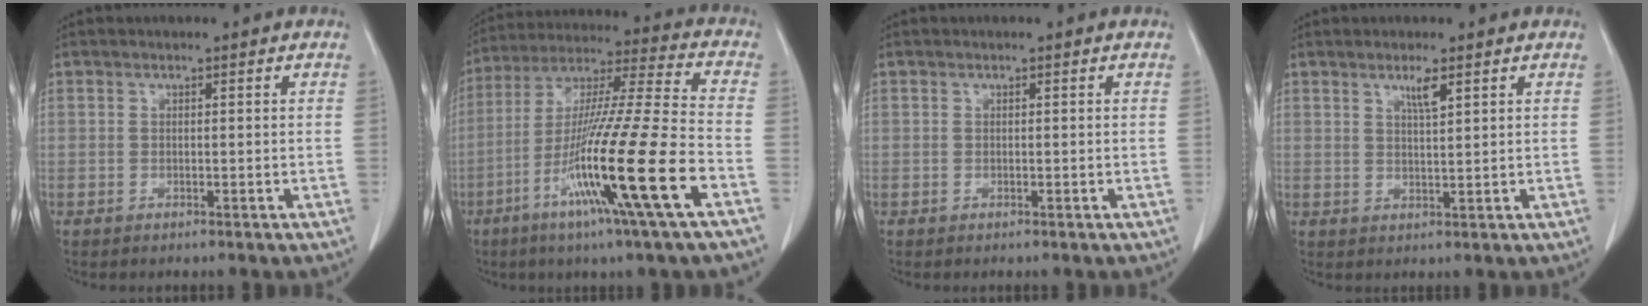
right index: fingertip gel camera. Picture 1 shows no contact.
{"total": 21.0, "force": [-8.2, -1.2, 19.3], "torque": [-0.373, -0.038, -0.158]}
{"total": 0.0}
{"total": 2.6, "force": [1.6, 0.1, 2.0], "torque": [-0.042, -0.003, 0.031]}